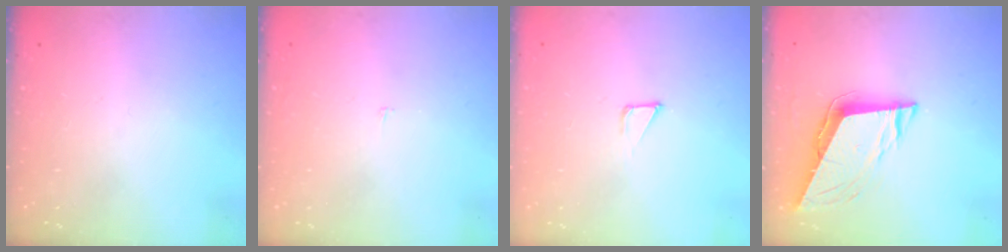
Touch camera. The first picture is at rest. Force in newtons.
{"total": 2.2, "press": 2.2, "slide": 0.2}
{"total": 1.3, "press": 1.3, "slide": 0.0}
{"total": 8.6, "press": 8.4, "slide": 1.9}